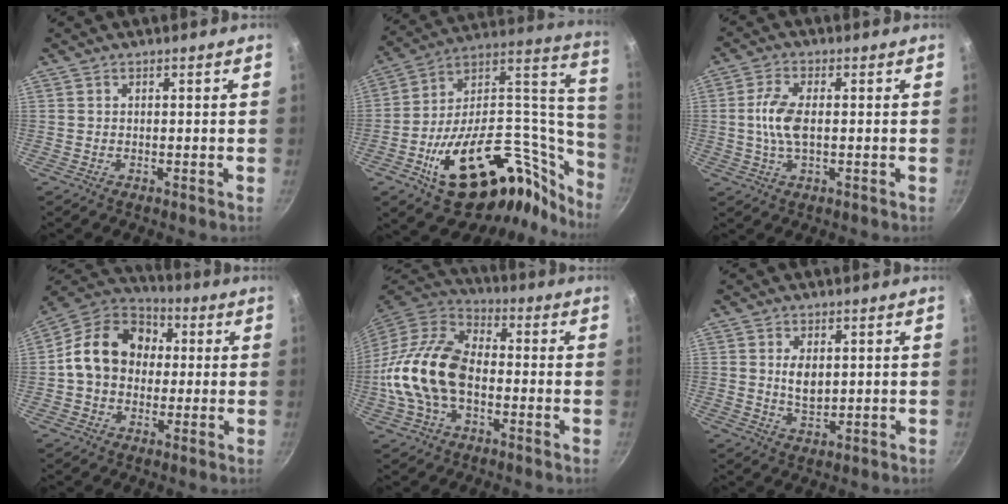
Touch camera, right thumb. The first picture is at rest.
{"total": 38.1, "force": [-16.1, 20.6, 27.7], "torque": [-0.353, 0.113, -0.235]}
{"total": 7.0, "force": [0.1, 3.4, 6.1], "torque": [-0.129, 0.008, -0.002]}
{"total": 16.2, "force": [1.3, 12.9, 9.6], "torque": [-0.128, 0.035, 0.005]}
{"total": 18.7, "force": [-2.7, 11.9, 14.2], "torque": [-0.253, 0.036, -0.065]}
{"total": 4.6, "force": [0.8, 2.9, 3.6], "torque": [-0.059, -0.009, 0.020]}